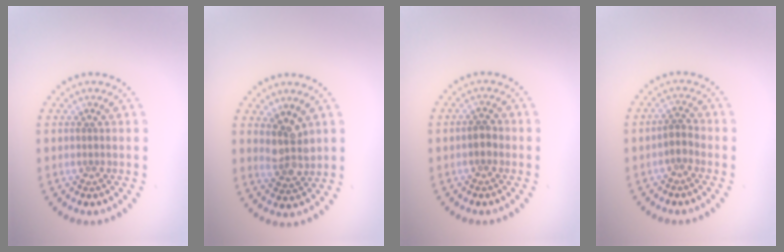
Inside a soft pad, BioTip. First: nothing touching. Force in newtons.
{"total": 3.0, "press": 2.7, "slide": 1.3}
{"total": 1.4, "press": 1.4, "slide": 0.2}
{"total": 1.4, "press": 1.1, "slide": 0.8}